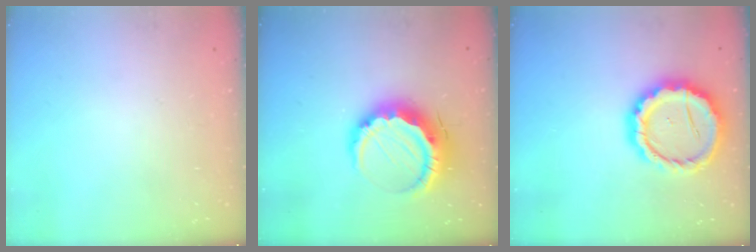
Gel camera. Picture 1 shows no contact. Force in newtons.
{"total": 14.2, "press": 14.2, "slide": 0.5}
{"total": 14.4, "press": 14.3, "slide": 1.2}